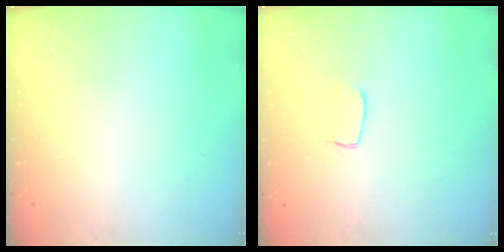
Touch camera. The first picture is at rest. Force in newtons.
{"total": 3.9, "press": 3.9, "slide": 0.3}